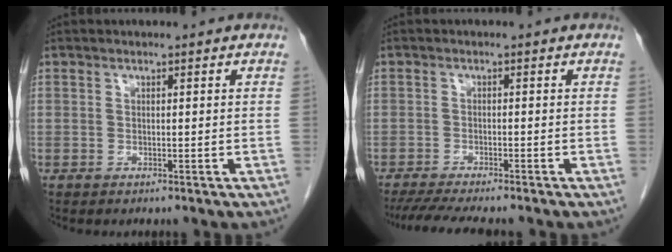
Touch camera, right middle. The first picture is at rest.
{"total": 8.4, "force": [-7.2, 0.6, 4.2], "torque": [-0.061, -0.015, -0.114]}